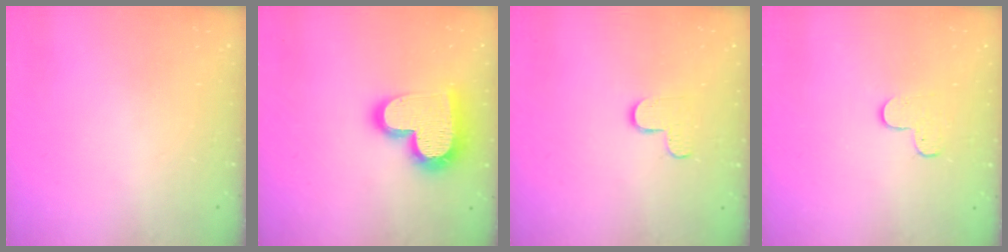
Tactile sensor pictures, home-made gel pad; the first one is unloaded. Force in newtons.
{"total": 20.7, "press": 20.7, "slide": 1.5}
{"total": 5.6, "press": 5.5, "slide": 0.4}
{"total": 3.5, "press": 3.5, "slide": 0.4}